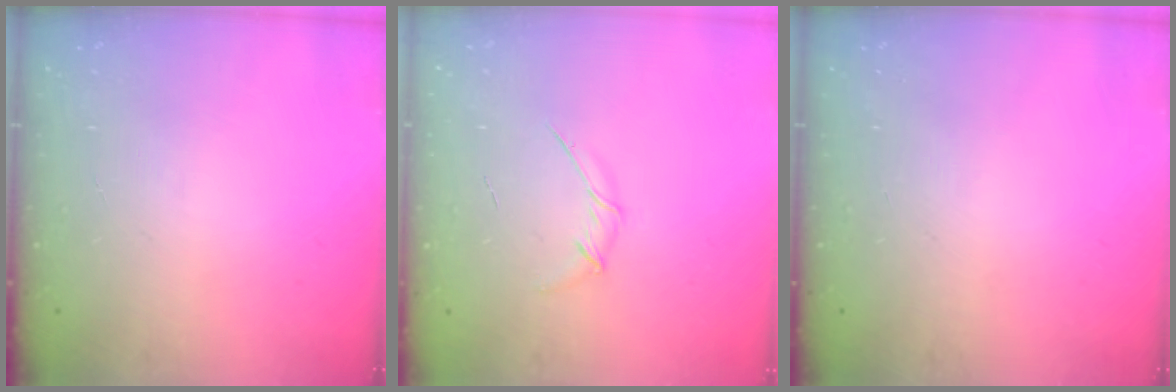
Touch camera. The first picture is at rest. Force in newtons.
{"total": 3.8, "press": 3.6, "slide": 1.1}
{"total": 0.0}